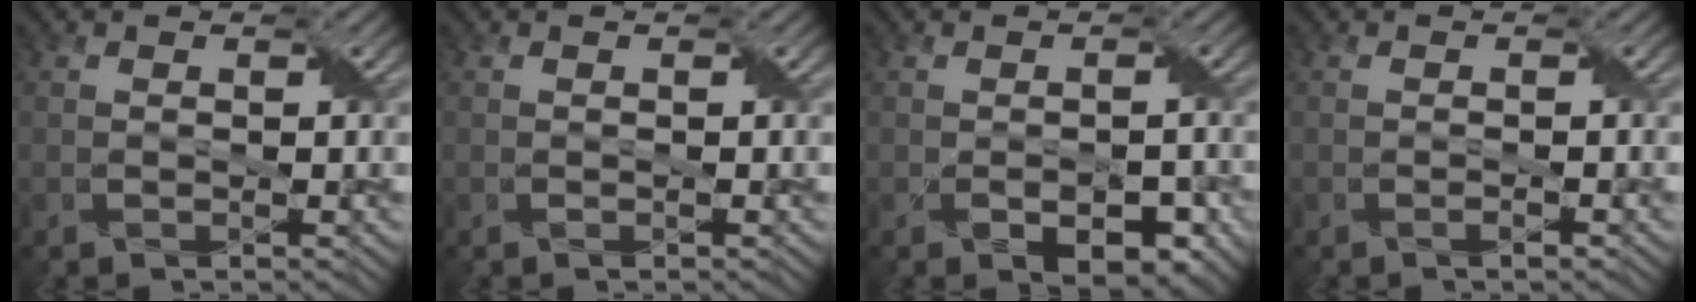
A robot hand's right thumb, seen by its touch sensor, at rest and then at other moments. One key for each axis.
{"total": 0.0}
{"total": 4.5, "fx": -1.9, "fy": 2.7, "fz": 3.1, "tx": -0.045, "ty": -0.015, "tz": -0.020}
{"total": 0.7, "fx": -0.5, "fy": 0.0, "fz": 0.5, "tx": -0.009, "ty": 0.003, "tz": -0.007}